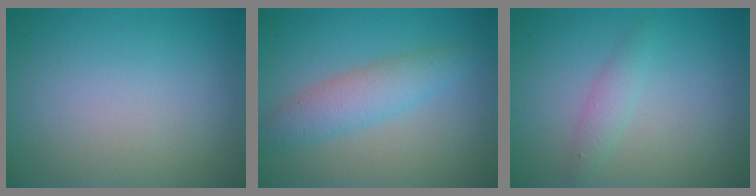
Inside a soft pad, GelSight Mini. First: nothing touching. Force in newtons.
{"total": 3.7, "press": 3.7, "slide": 0.1}
{"total": 1.6, "press": 1.6, "slide": 0.1}